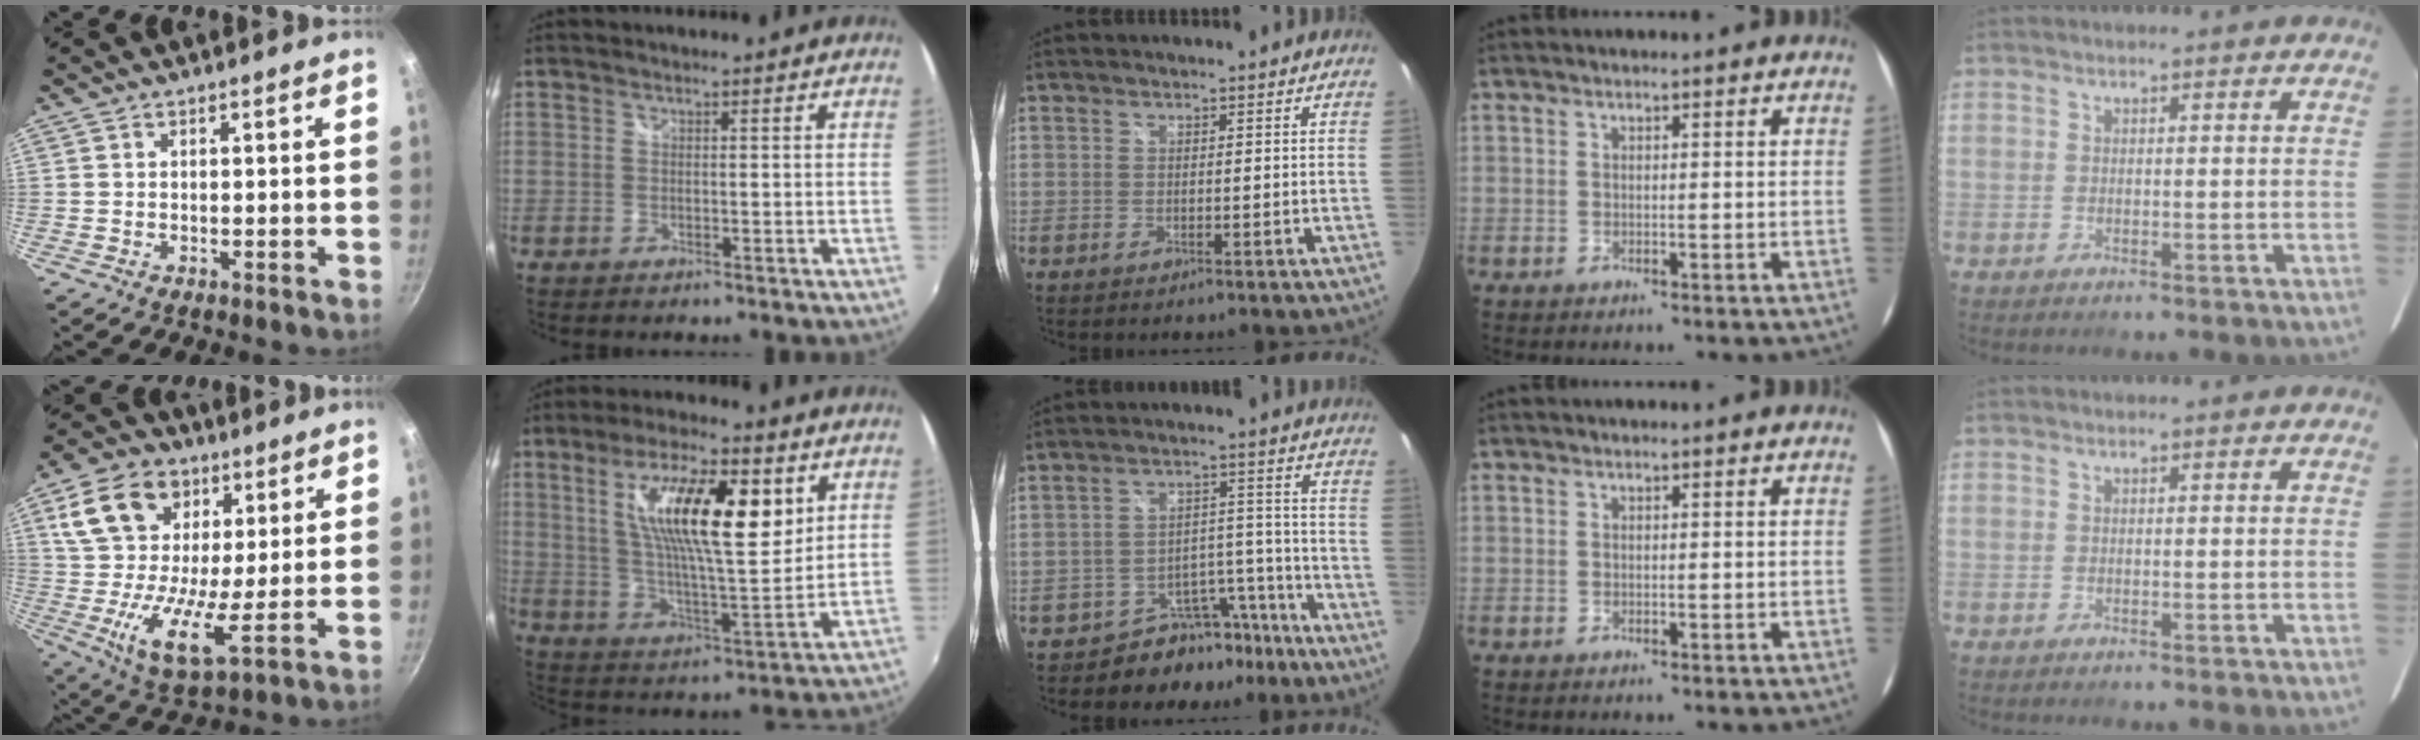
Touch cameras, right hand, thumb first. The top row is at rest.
{"thumb": {"total": 17.9, "force": [6.7, 11.3, 12.1], "torque": [-0.204, -0.020, 0.110]}, "index": {"total": 18.2, "force": [6.5, 5.1, 16.2], "torque": [-0.283, 0.005, 0.112]}, "middle": {"total": 9.5, "force": [-8.0, 4.9, 1.6], "torque": [-0.014, 0.045, -0.110]}}